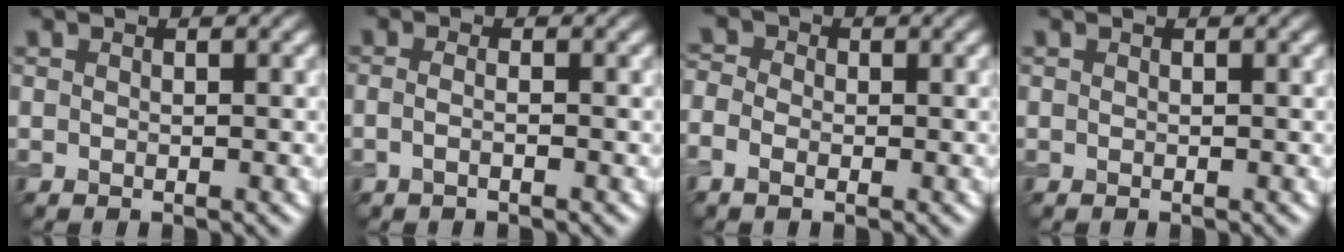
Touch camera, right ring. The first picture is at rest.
{"total": 1.3, "force": [-0.4, 0.5, 1.2], "torque": [-0.018, -0.003, -0.014]}
{"total": 2.8, "force": [-0.7, 2.1, 1.6], "torque": [-0.028, 0.007, -0.027]}
{"total": 0.0}